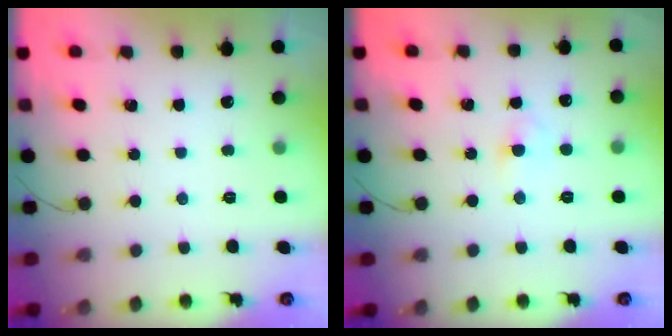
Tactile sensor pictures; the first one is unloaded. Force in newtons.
{"total": 2.9, "press": 2.6, "slide": 1.2}